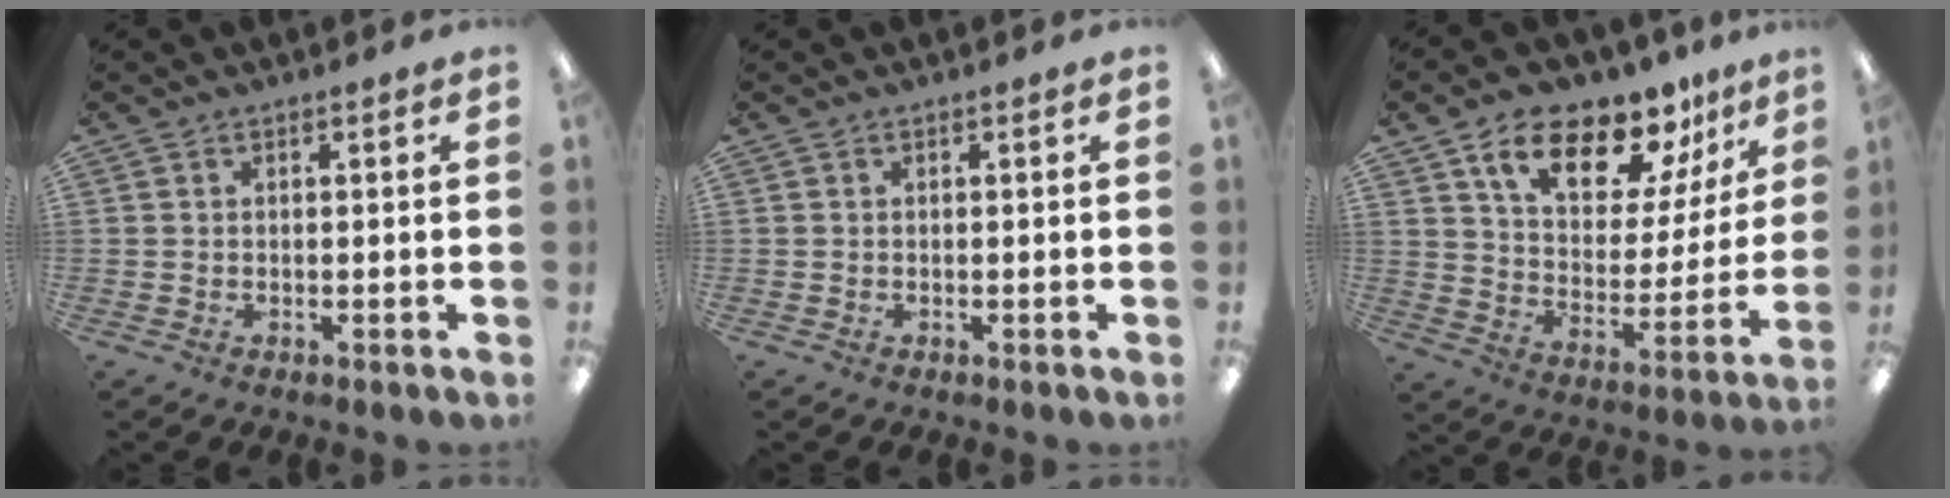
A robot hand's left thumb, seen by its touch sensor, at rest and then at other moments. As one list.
[{"total": 0.0}, {"total": 16.3, "force": [11.3, 7.5, 9.0], "torque": [-0.154, -0.060, 0.196]}]